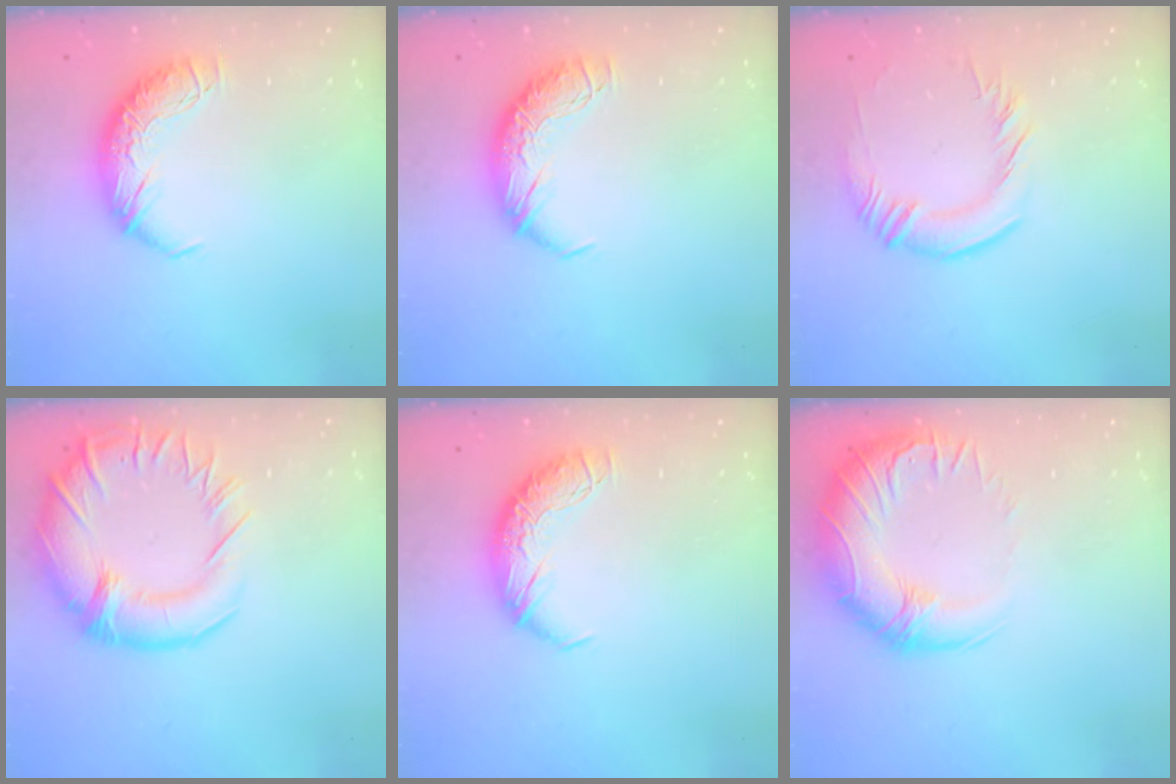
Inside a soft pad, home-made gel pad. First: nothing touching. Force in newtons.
{"total": 0.0}
{"total": 1.5, "press": 1.0, "slide": 1.1}
{"total": 9.5, "press": 9.1, "slide": 3.0}
{"total": 0.0}
{"total": 4.6, "press": 2.5, "slide": 3.9}